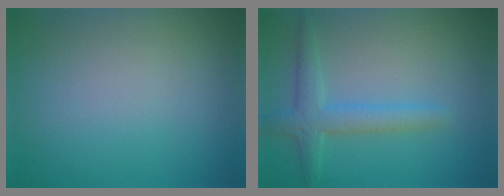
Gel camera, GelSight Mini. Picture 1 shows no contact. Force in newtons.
{"total": 3.1, "press": 3.1, "slide": 0.1}